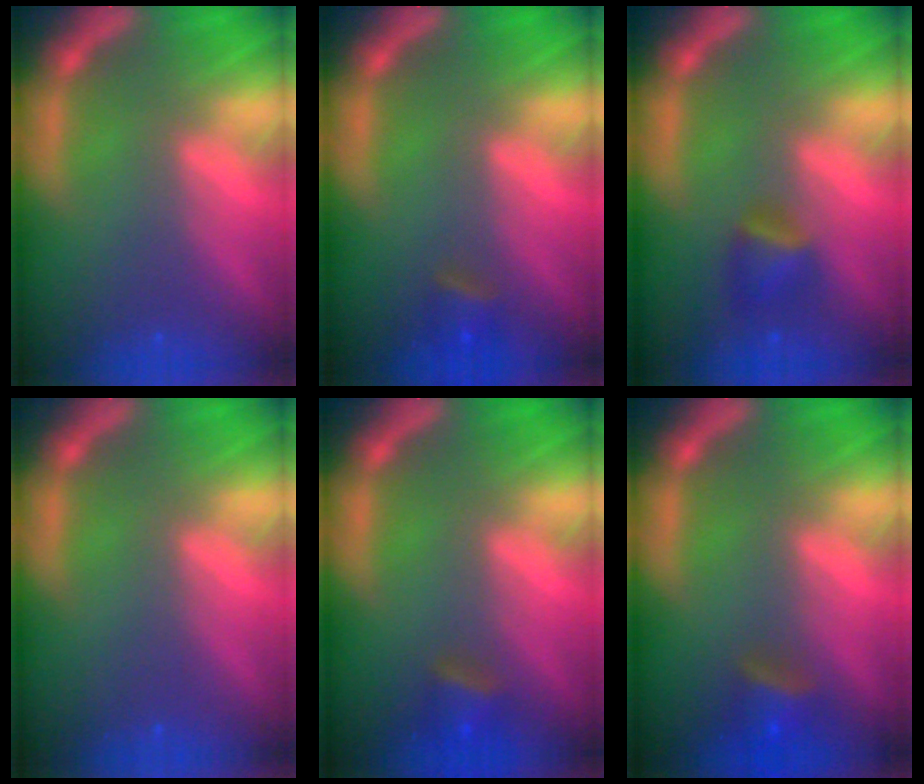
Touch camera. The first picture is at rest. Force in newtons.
{"total": 1.9}
{"total": 2.4}
{"total": 0.0}
{"total": 2.4}
{"total": 2.9}